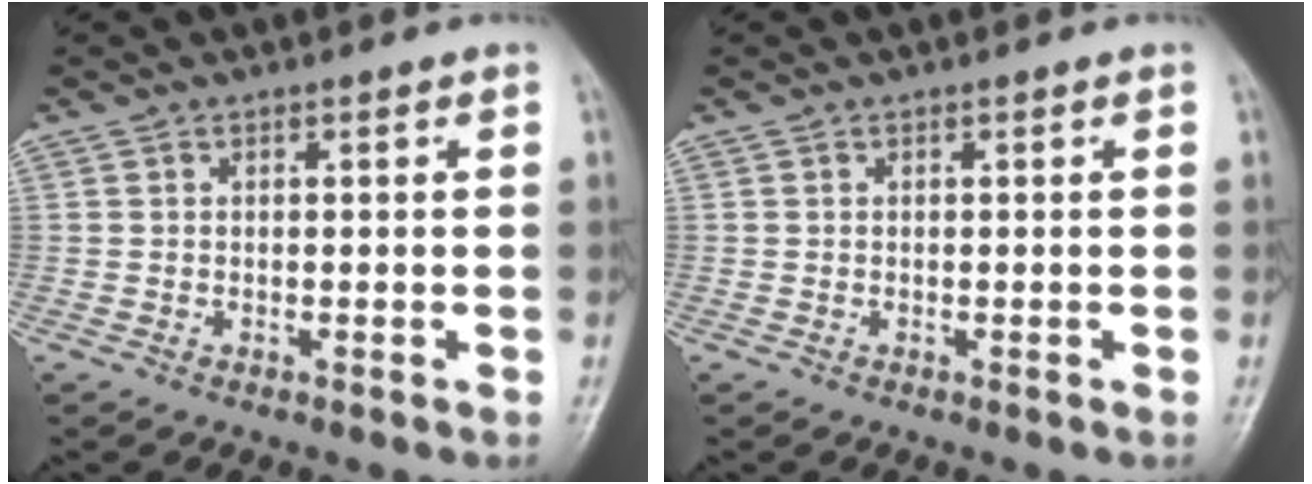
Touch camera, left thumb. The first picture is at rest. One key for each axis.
{"total": 0.0}